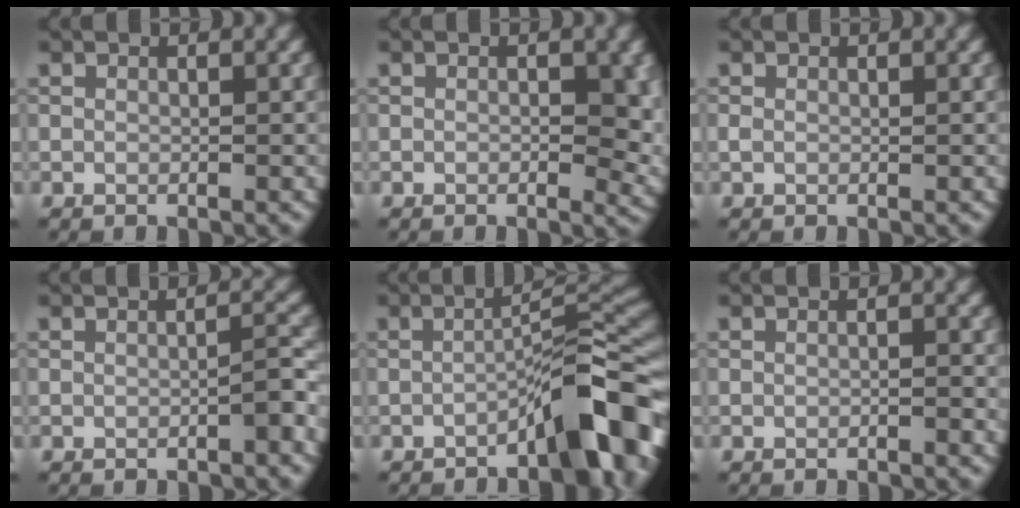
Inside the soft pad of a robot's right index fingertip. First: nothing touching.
{"total": 4.1, "force": [-0.1, 2.0, 3.6], "torque": [-0.033, -0.002, -0.002]}
{"total": 0.6, "force": [-0.1, 0.5, 0.4], "torque": [-0.008, -0.002, -0.001]}
{"total": 1.5, "force": [-0.8, 0.1, 1.2], "torque": [-0.020, 0.009, -0.014]}
{"total": 7.7, "force": [-3.9, 1.6, 6.4], "torque": [-0.082, 0.022, -0.065]}
{"total": 0.6, "force": [-0.3, 0.1, 0.4], "torque": [-0.007, 0.002, -0.006]}